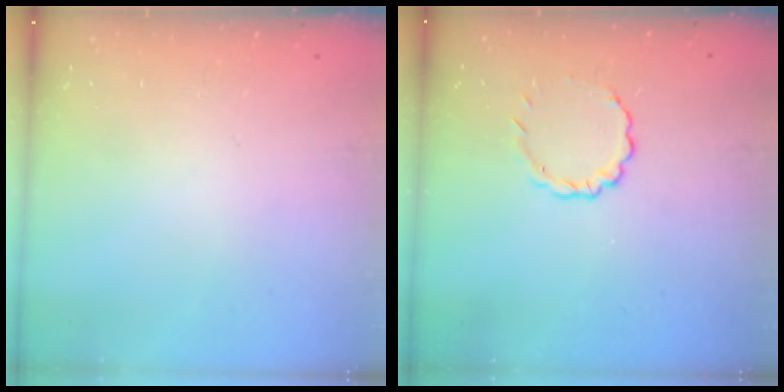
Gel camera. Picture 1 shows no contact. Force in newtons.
{"total": 2.8, "press": 2.7, "slide": 0.9}